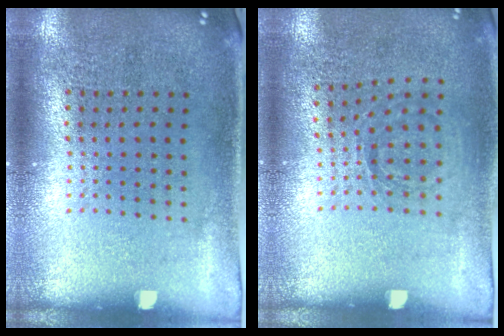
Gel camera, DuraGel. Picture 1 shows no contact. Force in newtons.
{"total": 0.9, "press": 0.8, "slide": 0.4}